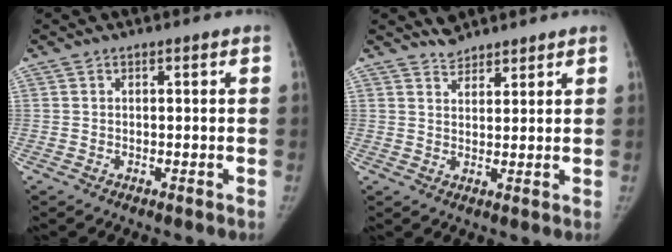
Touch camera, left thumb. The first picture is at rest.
{"total": 3.6, "force": [3.4, 1.3, 0.4], "torque": [0.009, -0.014, 0.055]}